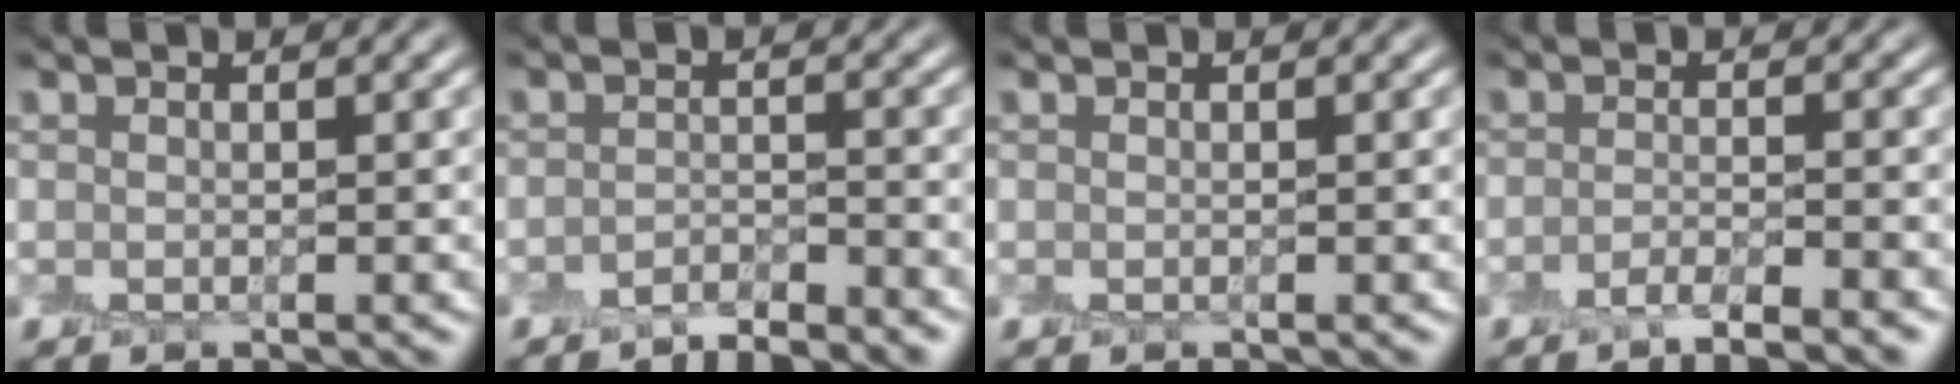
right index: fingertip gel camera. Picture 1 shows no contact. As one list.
[{"total": 2.4, "force": [-2.3, 0.0, 0.7], "torque": [-0.012, 0.003, -0.040]}, {"total": 0.0}, {"total": 2.7, "force": [-2.0, 0.3, 1.8], "torque": [-0.029, 0.000, -0.044]}]